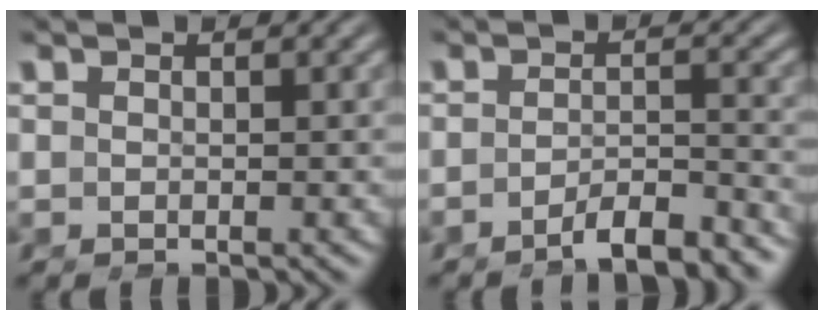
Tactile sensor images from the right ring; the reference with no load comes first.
{"total": 4.0, "force": [-3.6, -0.1, 1.7], "torque": [-0.013, -0.005, -0.062]}